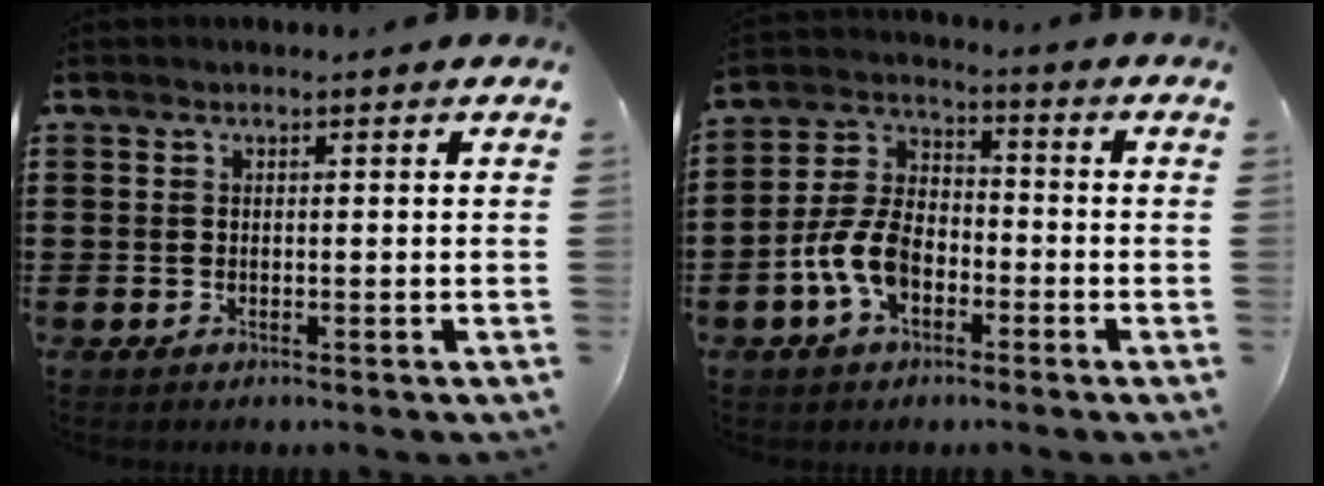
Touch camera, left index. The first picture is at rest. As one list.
[{"total": 8.4, "force": [-3.3, 5.1, 5.8], "torque": [-0.154, 0.003, -0.072]}]